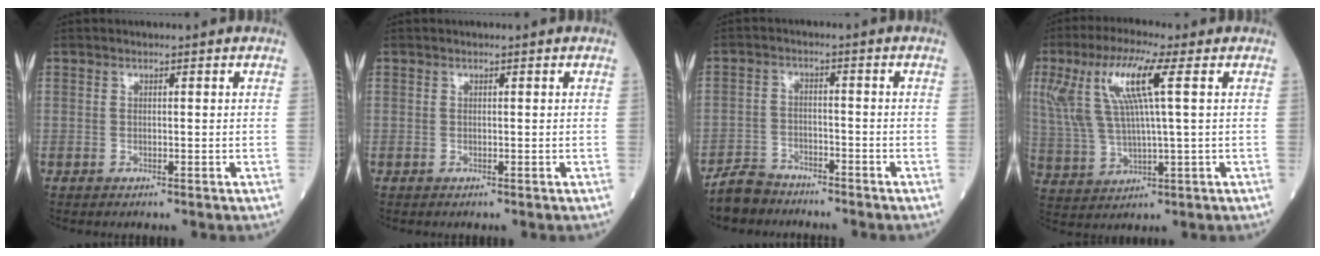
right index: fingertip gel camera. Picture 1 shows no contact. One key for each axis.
{"total": 0.0}
{"total": 5.1, "fx": -4.7, "fy": 1.8, "fz": 0.3, "tx": -0.012, "ty": -0.007, "tz": -0.092}
{"total": 12.0, "fx": 4.2, "fy": 1.2, "fz": 11.2, "tx": -0.256, "ty": 0.018, "tz": 0.082}